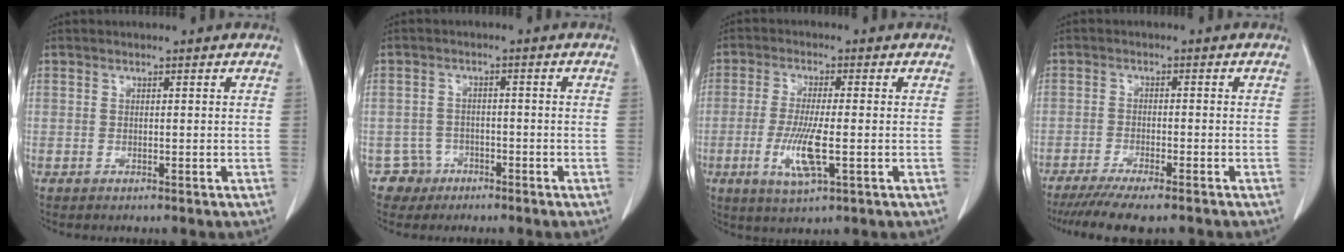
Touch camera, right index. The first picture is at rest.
{"total": 3.7, "force": [-2.0, 3.0, -0.8], "torque": [0.019, 0.014, -0.036]}
{"total": 7.4, "force": [-1.9, 0.8, 7.1], "torque": [-0.145, -0.018, -0.035]}
{"total": 10.3, "force": [-8.6, 1.0, 5.6], "torque": [-0.075, -0.020, -0.132]}